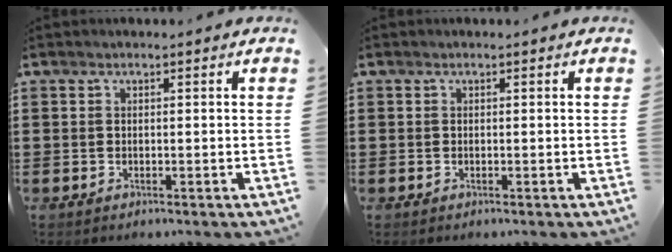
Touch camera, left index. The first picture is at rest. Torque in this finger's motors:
{"motor_torque": [-0.02, -0.03, -0.01, 0.01]}